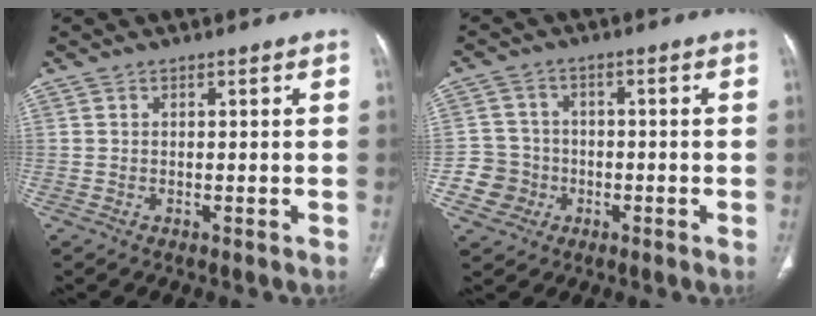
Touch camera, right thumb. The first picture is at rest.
{"total": 6.2, "force": [-2.0, 5.9, 0.1], "torque": [0.026, 0.018, -0.037]}